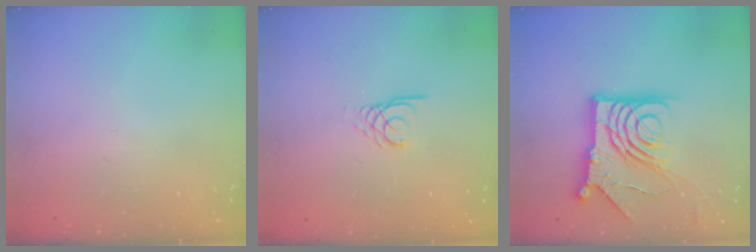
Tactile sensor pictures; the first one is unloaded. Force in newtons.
{"total": 2.7, "press": 2.7, "slide": 0.3}
{"total": 17.5, "press": 17.4, "slide": 1.9}